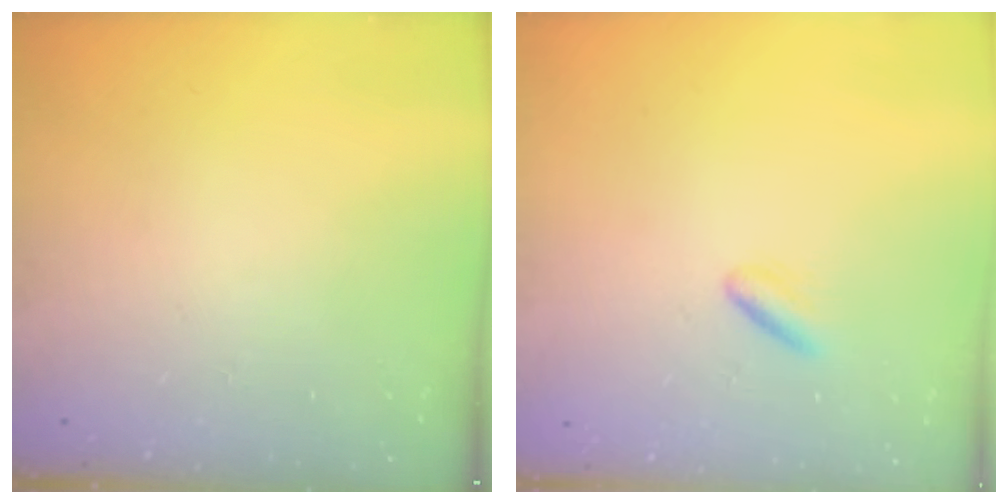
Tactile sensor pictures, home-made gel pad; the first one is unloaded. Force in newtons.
{"total": 2.1, "press": 1.9, "slide": 0.9}